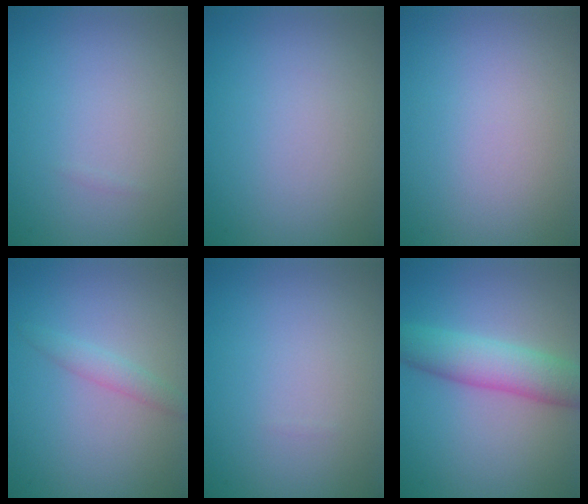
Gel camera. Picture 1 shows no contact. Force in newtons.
{"total": 0.0}
{"total": 0.0}
{"total": 1.6, "press": 1.6, "slide": 0.0}
{"total": 0.0}
{"total": 5.4, "press": 5.4, "slide": 0.1}